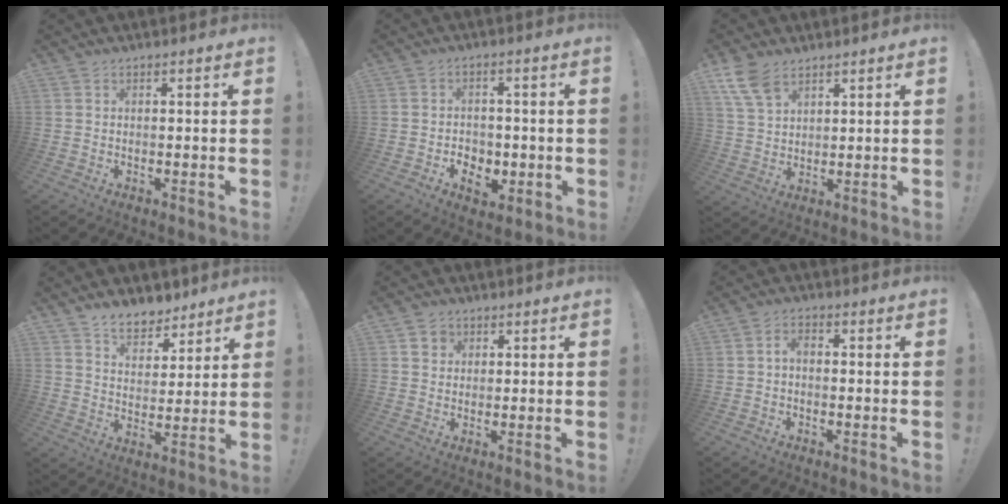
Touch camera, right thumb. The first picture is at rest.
{"total": 6.1, "force": [-2.1, 4.7, 3.3], "torque": [-0.042, 0.008, -0.034]}
{"total": 8.5, "force": [5.6, 4.7, 4.5], "torque": [-0.096, -0.022, 0.111]}
{"total": 8.2, "force": [6.5, 4.5, 2.2], "torque": [-0.034, -0.047, 0.125]}
{"total": 3.1, "force": [1.4, 2.7, 0.7], "torque": [-0.008, -0.001, 0.026]}
{"total": 2.4, "force": [-0.9, 1.1, 1.9], "torque": [-0.034, 0.007, -0.018]}